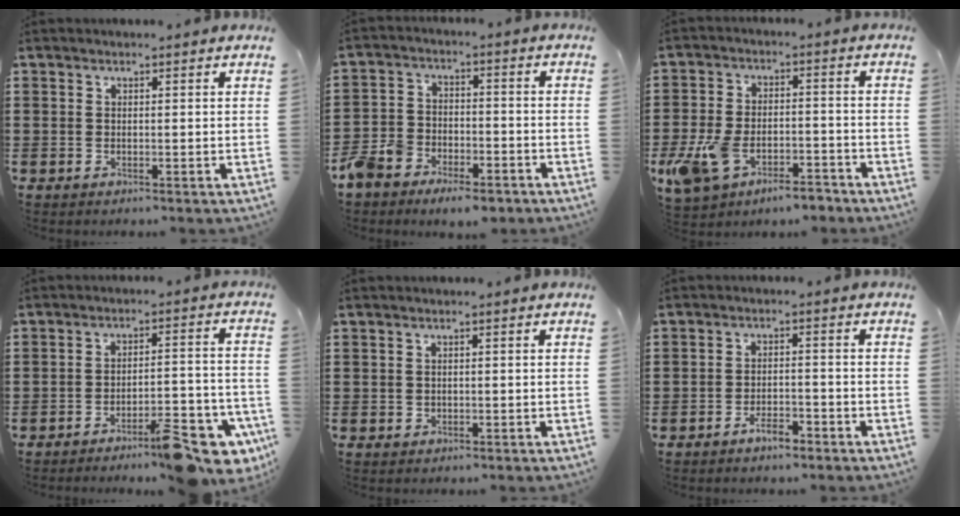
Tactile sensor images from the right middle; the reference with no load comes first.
{"total": 6.2, "force": [-5.5, 2.4, 1.7], "torque": [-0.061, 0.006, -0.116]}
{"total": 8.2, "force": [-5.5, 3.7, 4.8], "torque": [-0.116, 0.002, -0.108]}
{"total": 8.5, "force": [-6.7, 1.4, 5.0], "torque": [-0.076, 0.012, -0.121]}
{"total": 0.5, "force": [0.1, 0.5, 0.1], "torque": [-0.003, 0.004, 0.001]}
{"total": 3.3, "force": [-2.6, 1.0, 1.7], "torque": [-0.031, 0.008, -0.051]}